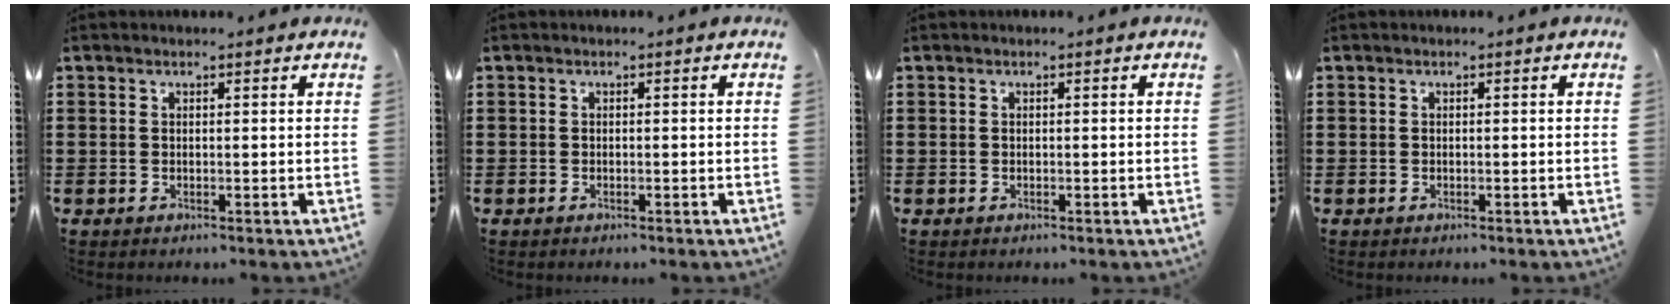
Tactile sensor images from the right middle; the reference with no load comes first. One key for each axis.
{"total": 0.0}
{"total": 0.0}
{"total": 0.0}